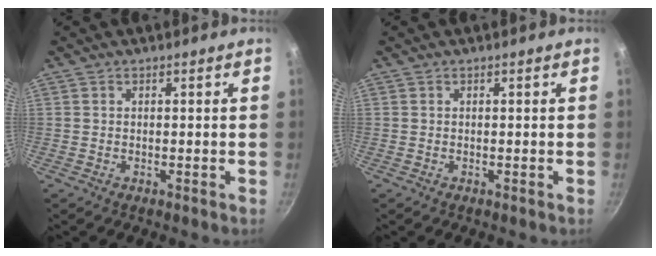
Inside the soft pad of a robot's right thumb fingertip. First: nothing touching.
{"total": 0.0}